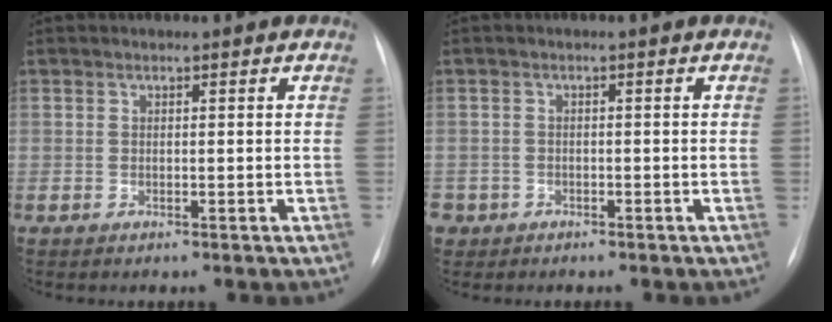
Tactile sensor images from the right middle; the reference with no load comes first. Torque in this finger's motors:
{"motor_torque": [1.07, -1.07, 0.19, 0.00]}